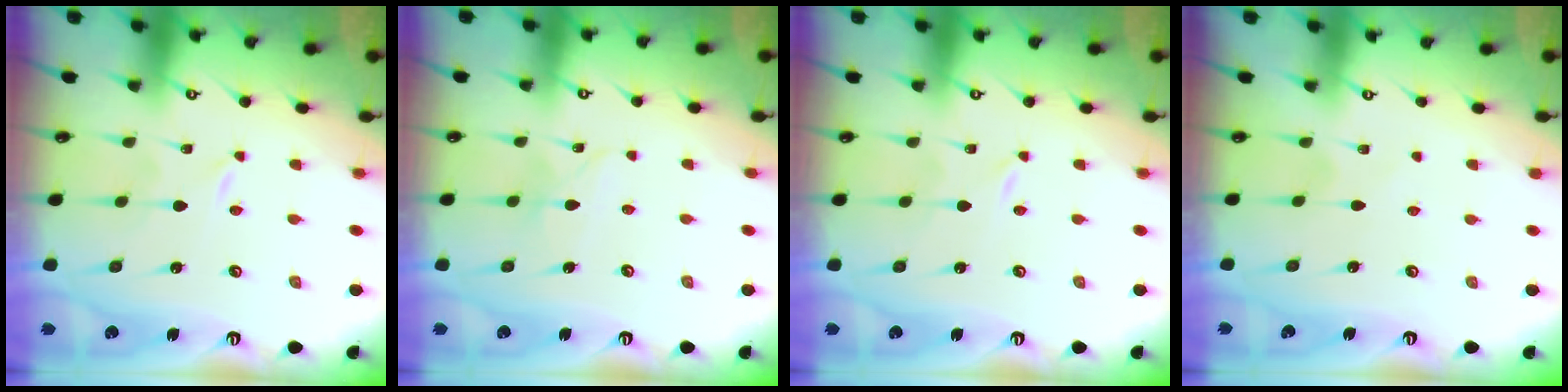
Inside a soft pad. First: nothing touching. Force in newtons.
{"total": 4.8, "press": 4.8, "slide": 0.4}
{"total": 0.0}
{"total": 0.9, "press": 0.8, "slide": 0.1}